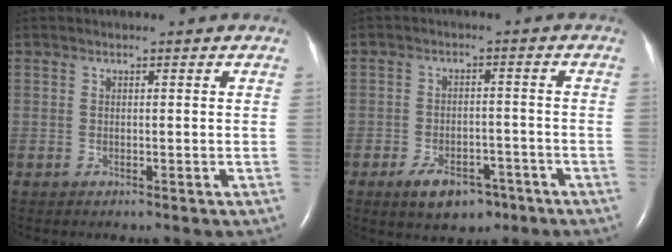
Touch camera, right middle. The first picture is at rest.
{"total": 6.8, "force": [-4.3, 3.6, 3.8], "torque": [-0.066, 0.003, -0.061]}